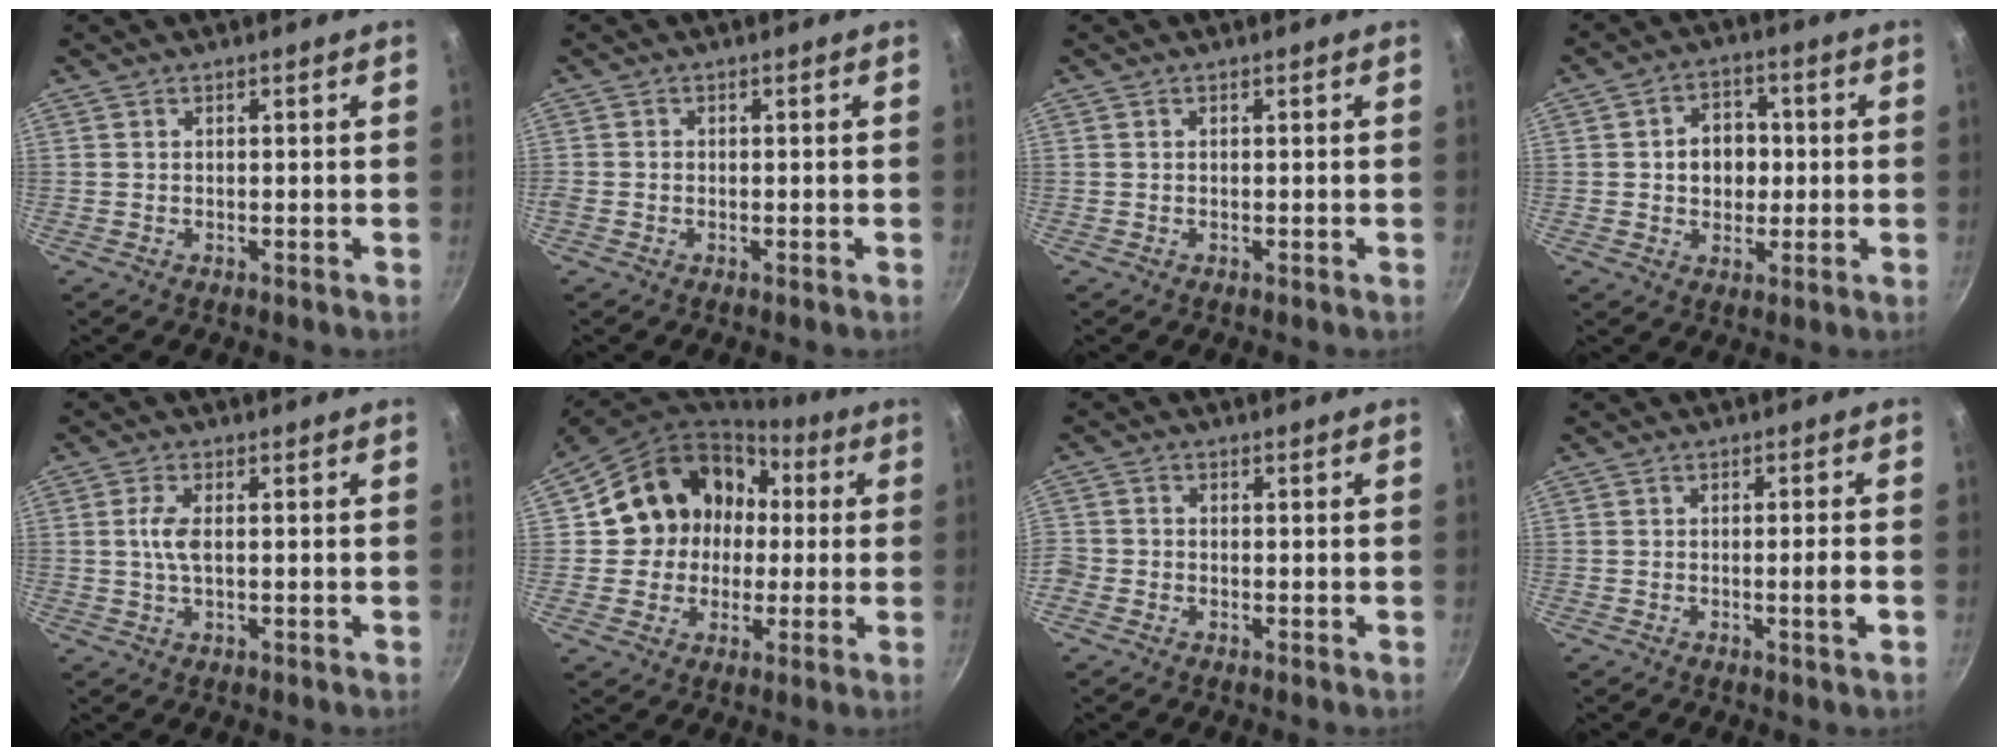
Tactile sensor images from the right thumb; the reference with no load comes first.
{"total": 0.8, "force": [-0.3, 0.7, 0.2], "torque": [-0.004, 0.001, -0.008]}
{"total": 0.0}
{"total": 7.7, "force": [0.3, 6.1, 4.7], "torque": [-0.038, 0.008, 0.000]}
{"total": 3.9, "force": [0.2, 1.6, 3.5], "torque": [-0.081, 0.005, 0.000]}
{"total": 17.0, "force": [1.9, 15.0, 7.8], "torque": [-0.100, 0.046, 0.027]}
{"total": 3.2, "force": [-1.7, 2.4, 1.4], "torque": [-0.041, 0.007, -0.043]}
{"total": 2.9, "force": [-1.0, 0.0, 2.8], "torque": [-0.044, 0.010, -0.012]}